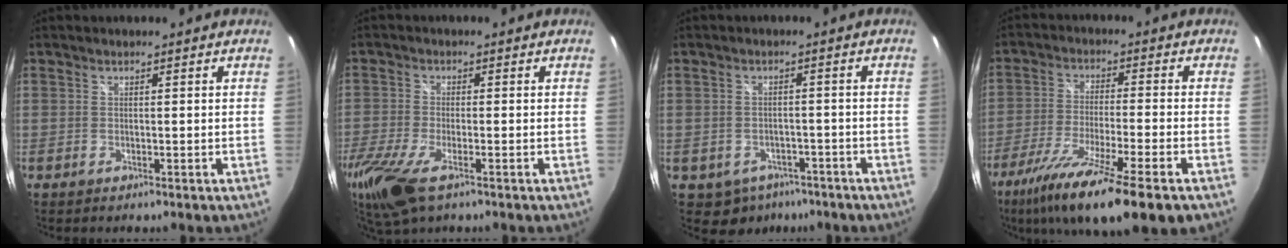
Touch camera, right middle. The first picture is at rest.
{"total": 13.6, "force": [-8.0, 4.8, 9.8], "torque": [-0.232, -0.059, -0.150]}
{"total": 6.4, "force": [-4.0, 4.6, 1.9], "torque": [-0.045, 0.002, -0.042]}
{"total": 17.4, "force": [-11.3, 1.3, 13.1], "torque": [-0.249, -0.060, -0.195]}